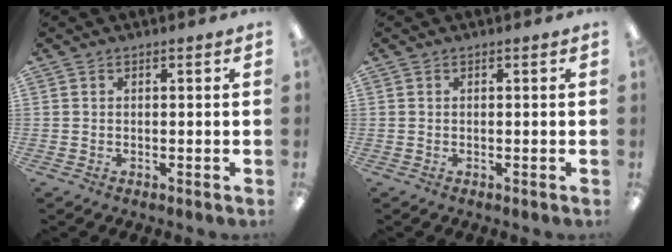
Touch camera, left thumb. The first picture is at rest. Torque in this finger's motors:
{"motor_torque": [-0.21, -0.12, -0.05, 0.21, 0.01]}